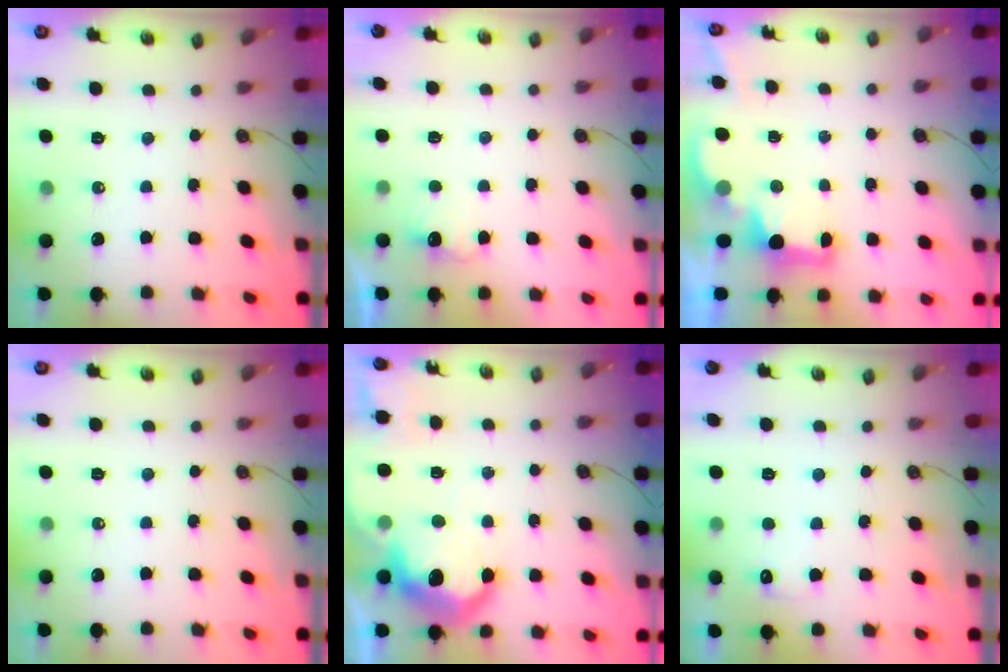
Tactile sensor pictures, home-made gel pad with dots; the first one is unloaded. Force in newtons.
{"total": 2.6, "press": 2.6, "slide": 0.7}
{"total": 2.9, "press": 2.8, "slide": 0.6}
{"total": 0.0}
{"total": 15.5, "press": 15.5, "slide": 1.0}
{"total": 5.3, "press": 5.1, "slide": 1.3}